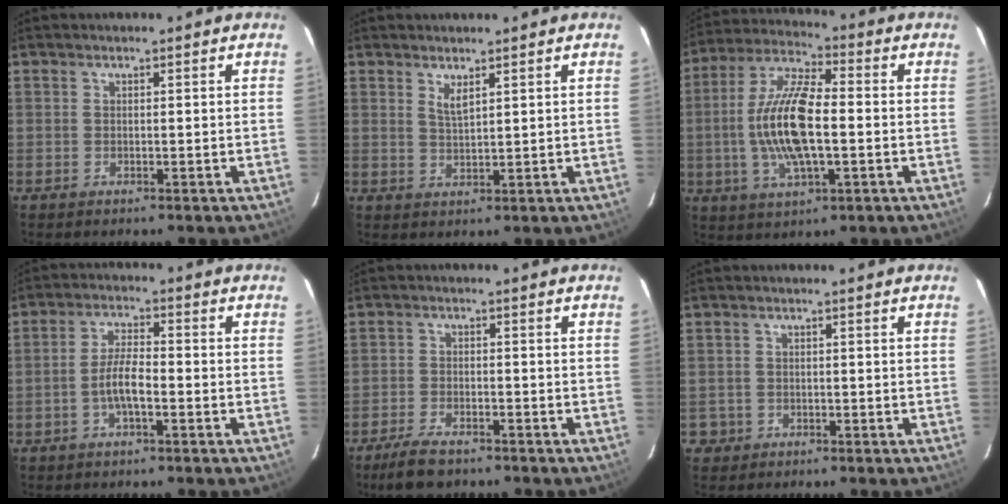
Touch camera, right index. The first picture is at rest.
{"total": 2.5, "force": [1.6, 0.5, 1.8], "torque": [-0.034, -0.005, 0.028]}
{"total": 14.9, "force": [-1.5, 5.1, 14.0], "torque": [-0.286, 0.005, -0.032]}
{"total": 6.1, "force": [-2.4, 1.7, 5.4], "torque": [-0.109, 0.007, -0.044]}
{"total": 6.5, "force": [-5.2, 2.3, 3.2], "torque": [-0.090, -0.009, -0.096]}
{"total": 2.6, "force": [-0.8, 2.5, 0.1], "torque": [-0.004, 0.011, -0.009]}